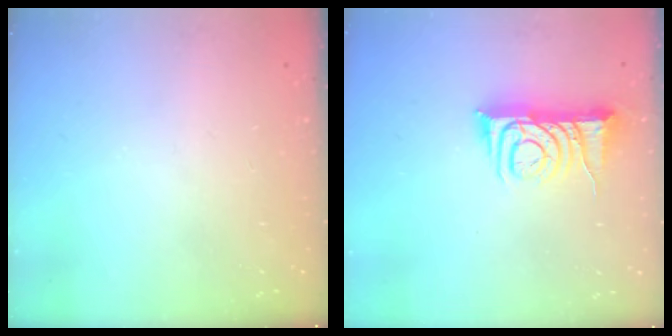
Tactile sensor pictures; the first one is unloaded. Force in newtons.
{"total": 8.1, "press": 8.0, "slide": 1.2}